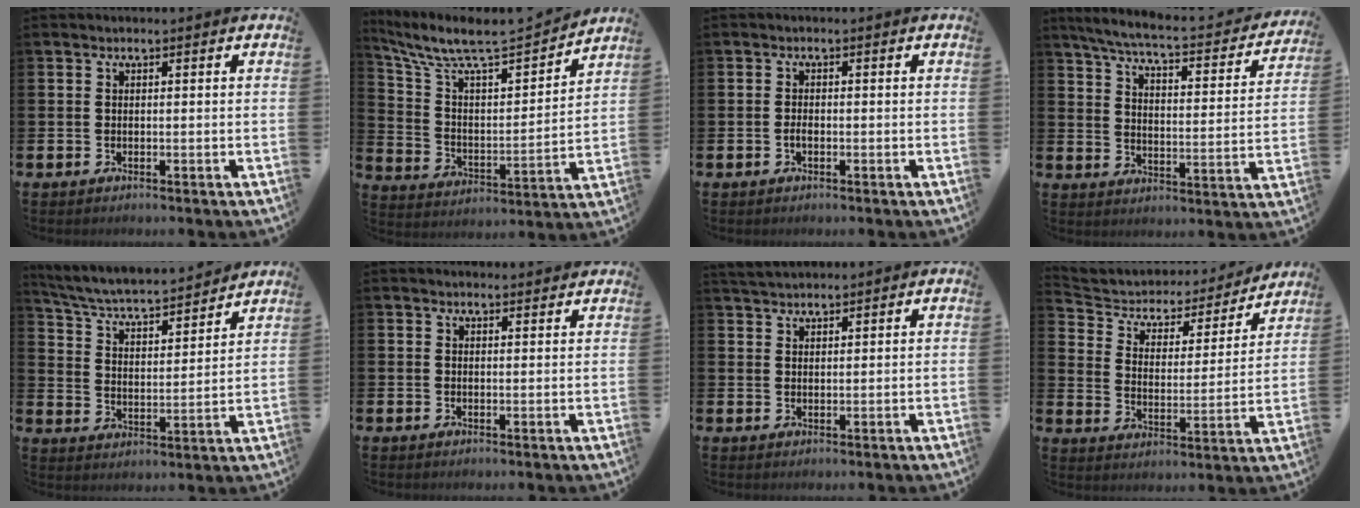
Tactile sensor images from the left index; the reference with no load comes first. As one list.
[{"total": 9.4, "force": [8.4, 2.0, 3.6], "torque": [-0.111, -0.062, 0.141]}, {"total": 1.1, "force": [-0.5, 0.6, 0.9], "torque": [-0.020, 0.002, -0.009]}, {"total": 5.8, "force": [5.2, 0.7, 2.6], "torque": [-0.075, -0.040, 0.081]}, {"total": 5.6, "force": [5.2, 0.9, 1.9], "torque": [-0.067, -0.043, 0.082]}, {"total": 1.4, "force": [1.4, 0.2, 0.0], "torque": [0.010, -0.008, 0.024]}, {"total": 2.4, "force": [2.4, 0.4, 0.2], "torque": [-0.008, -0.006, 0.044]}, {"total": 4.8, "force": [4.0, 2.4, 0.9], "torque": [-0.050, -0.031, 0.060]}]